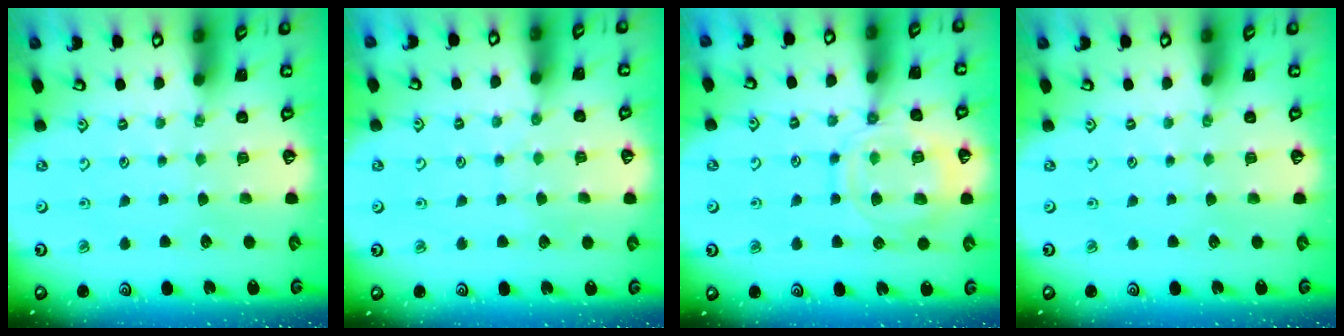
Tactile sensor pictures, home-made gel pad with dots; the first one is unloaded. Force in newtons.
{"total": 4.3, "press": 4.3, "slide": 0.3}
{"total": 14.6, "press": 14.5, "slide": 1.4}
{"total": 0.0}